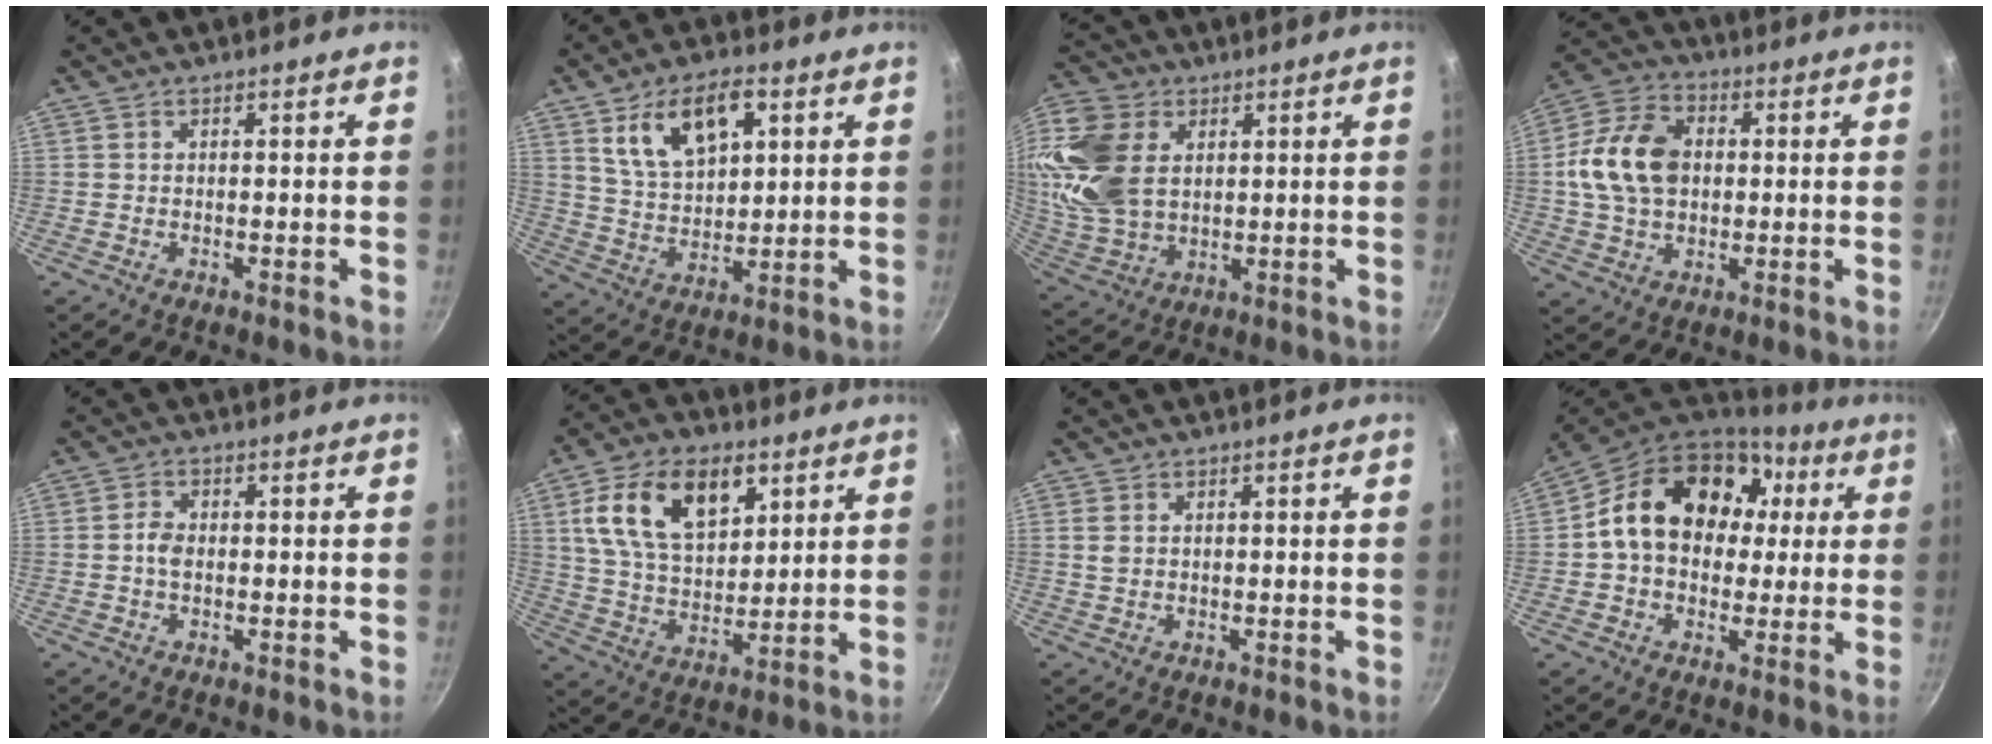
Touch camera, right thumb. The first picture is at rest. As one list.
[{"total": 15.1, "force": [6.0, 8.6, 10.8], "torque": [-0.158, -0.013, 0.110]}, {"total": 17.0, "force": [4.2, 11.9, 11.4], "torque": [-0.217, -0.015, 0.088]}, {"total": 14.3, "force": [1.2, 10.4, 9.7], "torque": [-0.161, 0.016, 0.010]}, {"total": 2.8, "force": [-0.3, 1.9, 2.0], "torque": [-0.033, 0.008, -0.008]}, {"total": 17.6, "force": [7.1, 10.6, 12.1], "torque": [-0.186, -0.017, 0.127]}, {"total": 1.8, "force": [0.5, 1.4, 1.1], "torque": [-0.021, -0.001, 0.010]}, {"total": 20.2, "force": [3.8, 15.1, 12.9], "torque": [-0.192, 0.034, 0.054]}]